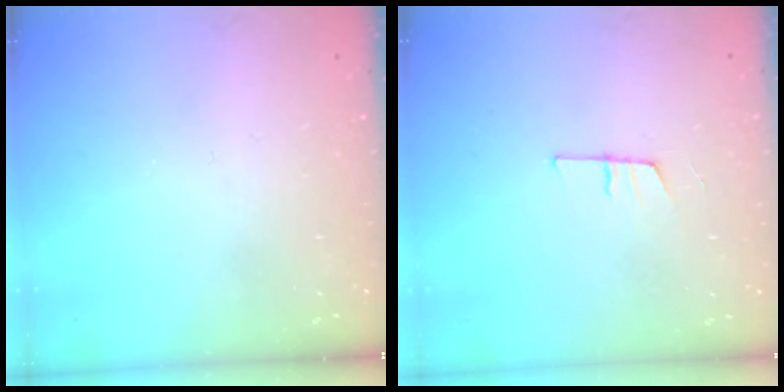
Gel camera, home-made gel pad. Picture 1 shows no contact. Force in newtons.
{"total": 7.6, "press": 7.0, "slide": 3.0}